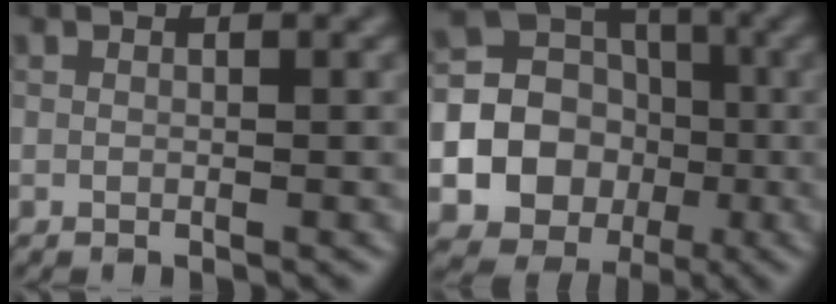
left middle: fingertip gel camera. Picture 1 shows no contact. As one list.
[{"total": 18.2, "force": [-3.3, 17.2, 4.8], "torque": [-0.120, -0.017, -0.072]}]